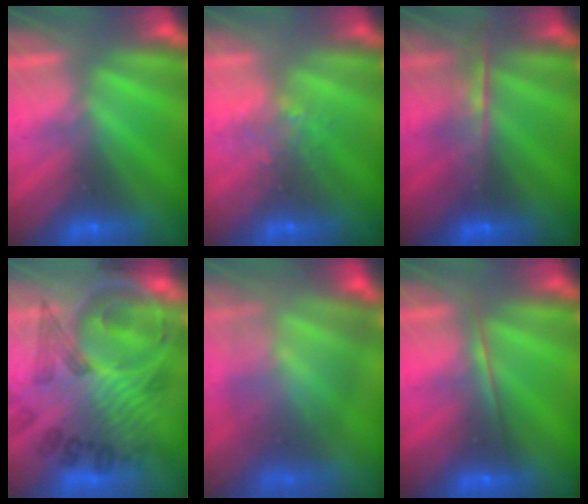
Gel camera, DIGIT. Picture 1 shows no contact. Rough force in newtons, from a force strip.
{"total": 3.7}
{"total": 8.6}
{"total": 6.0}
{"total": 6.5}
{"total": 1.7}